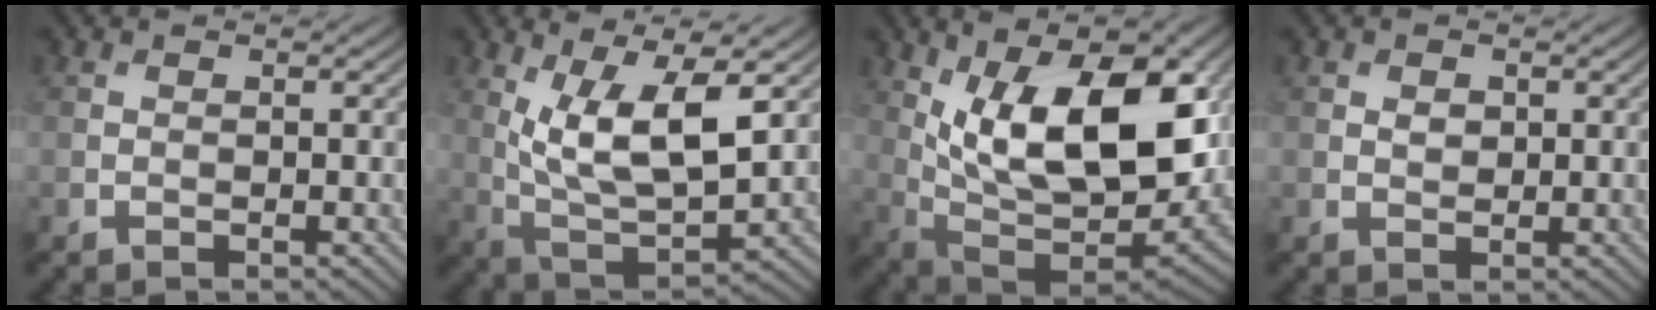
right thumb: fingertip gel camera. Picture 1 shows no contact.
{"total": 11.2, "force": [3.5, 4.1, 9.8], "torque": [-0.201, -0.005, 0.073]}
{"total": 18.1, "force": [5.1, 8.6, 15.1], "torque": [-0.248, 0.009, 0.085]}
{"total": 1.2, "force": [0.4, 0.9, 0.7], "torque": [-0.014, -0.002, 0.007]}